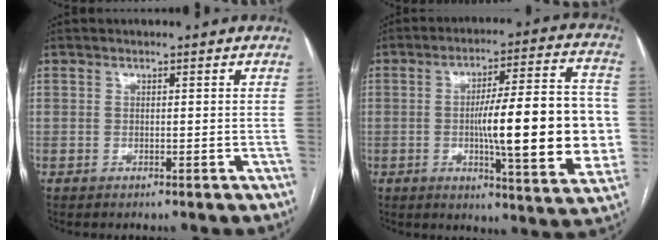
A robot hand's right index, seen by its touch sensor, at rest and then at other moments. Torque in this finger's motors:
{"motor_torque": [1.44, -0.70, 0.52, 0.16]}